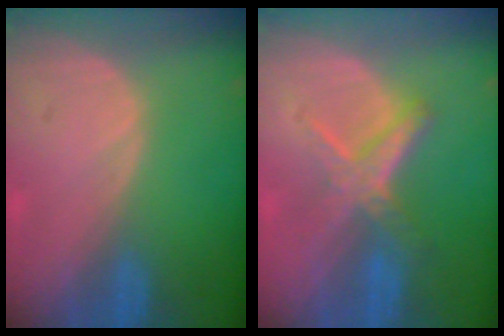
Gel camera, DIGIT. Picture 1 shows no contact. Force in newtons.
{"total": 5.8, "press": 5.4, "slide": 2.1}